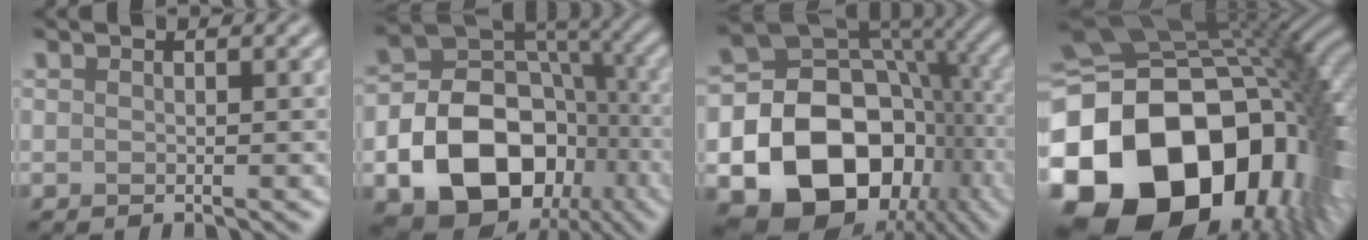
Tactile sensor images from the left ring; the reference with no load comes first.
{"total": 15.4, "force": [-5.4, 11.6, 8.5], "torque": [-0.133, -0.019, -0.105]}
{"total": 19.3, "force": [-5.9, 14.7, 11.0], "torque": [-0.178, -0.022, -0.107]}
{"total": 22.5, "force": [-7.0, 16.2, 14.0], "torque": [-0.308, -0.037, -0.105]}